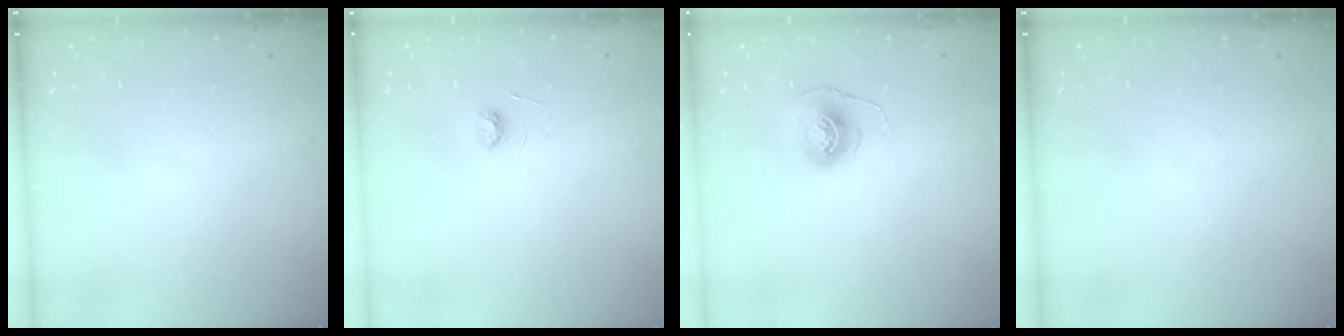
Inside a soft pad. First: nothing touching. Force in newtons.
{"total": 3.6, "press": 3.6, "slide": 0.5}
{"total": 6.0, "press": 6.0, "slide": 0.3}
{"total": 0.0}